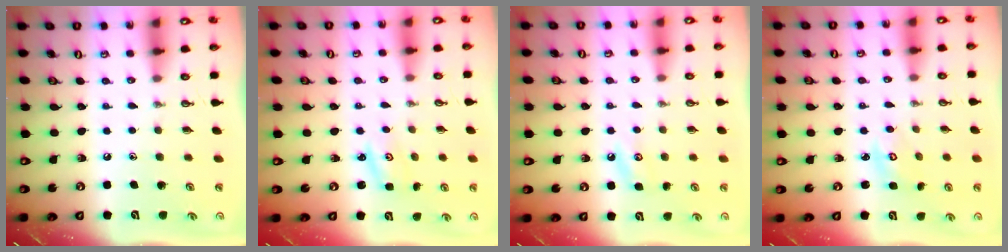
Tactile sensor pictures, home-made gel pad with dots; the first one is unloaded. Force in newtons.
{"total": 2.0, "press": 2.0, "slide": 0.2}
{"total": 4.9, "press": 4.9, "slide": 0.5}
{"total": 3.5, "press": 3.5, "slide": 0.1}